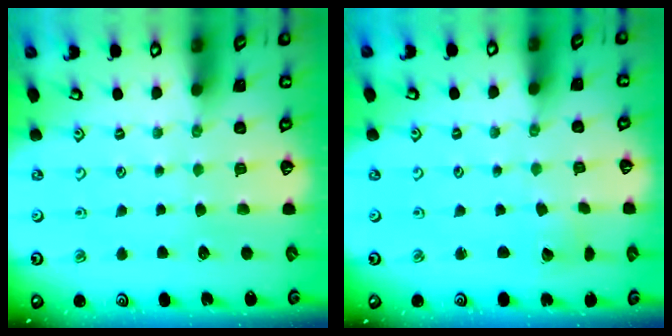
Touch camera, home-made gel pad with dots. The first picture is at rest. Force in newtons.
{"total": 1.4, "press": 1.4, "slide": 0.2}